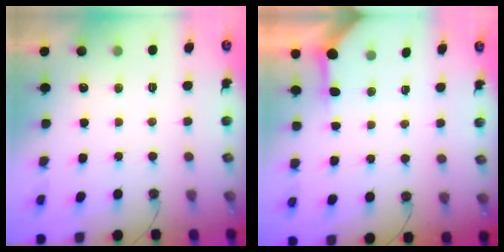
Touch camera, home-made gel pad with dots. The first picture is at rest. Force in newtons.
{"total": 3.6, "press": 3.5, "slide": 0.5}